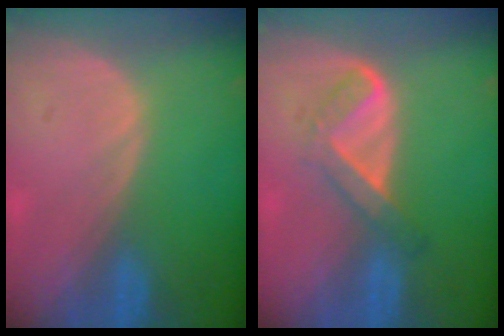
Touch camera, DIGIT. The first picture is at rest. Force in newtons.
{"total": 5.5, "press": 4.6, "slide": 3.0}